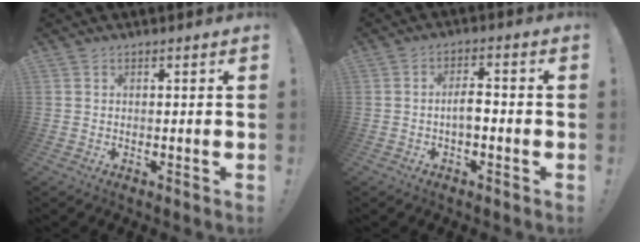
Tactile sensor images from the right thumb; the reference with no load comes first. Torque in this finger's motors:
{"motor_torque": [-0.09, 0.20, -0.22, 0.23, 0.02]}